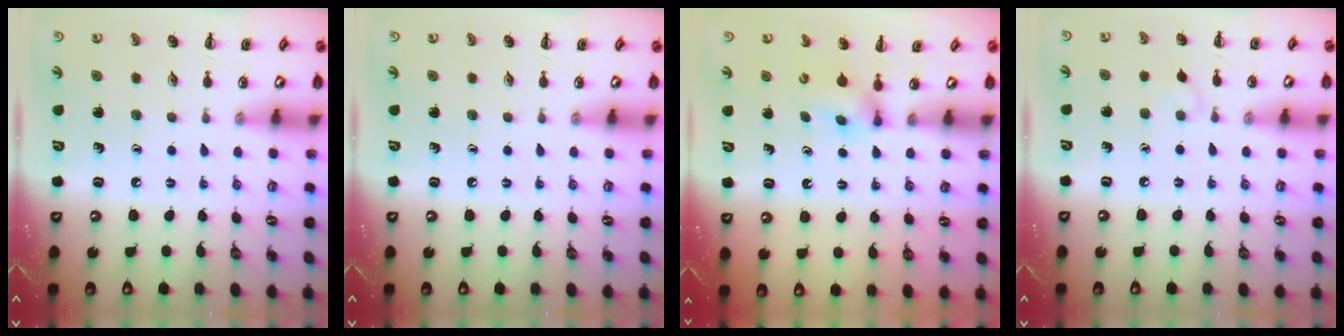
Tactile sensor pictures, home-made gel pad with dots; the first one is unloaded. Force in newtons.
{"total": 0.0}
{"total": 3.6, "press": 3.4, "slide": 1.1}
{"total": 3.8, "press": 3.5, "slide": 1.5}